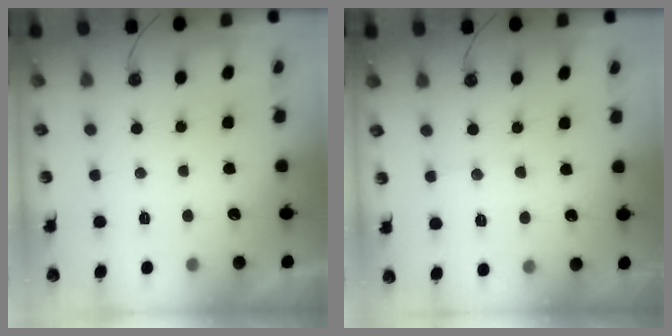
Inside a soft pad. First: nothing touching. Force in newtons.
{"total": 7.6, "press": 7.5, "slide": 0.6}